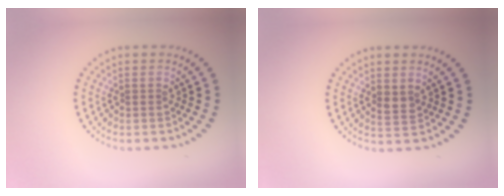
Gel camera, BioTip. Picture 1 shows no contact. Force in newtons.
{"total": 1.4, "press": 1.3, "slide": 0.4}